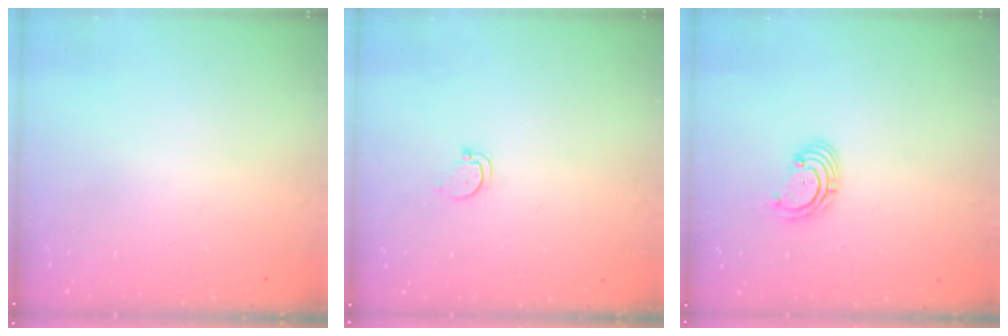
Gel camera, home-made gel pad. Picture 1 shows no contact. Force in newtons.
{"total": 2.9, "press": 2.9, "slide": 0.2}
{"total": 2.9, "press": 2.9, "slide": 0.3}